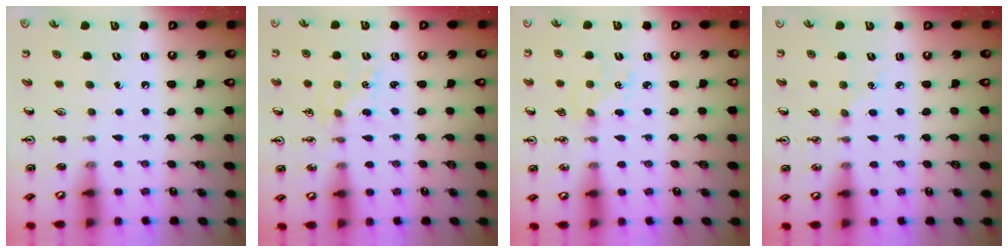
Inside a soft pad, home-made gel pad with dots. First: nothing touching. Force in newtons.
{"total": 1.6, "press": 1.5, "slide": 0.2}
{"total": 5.0, "press": 5.0, "slide": 0.6}
{"total": 2.7, "press": 2.7, "slide": 0.4}